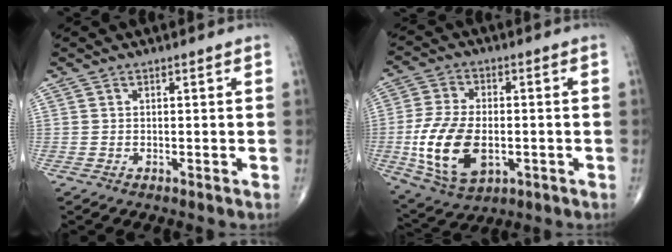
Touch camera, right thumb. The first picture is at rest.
{"total": 15.4, "force": [-2.8, 9.0, 12.1], "torque": [-0.235, -0.002, -0.040]}